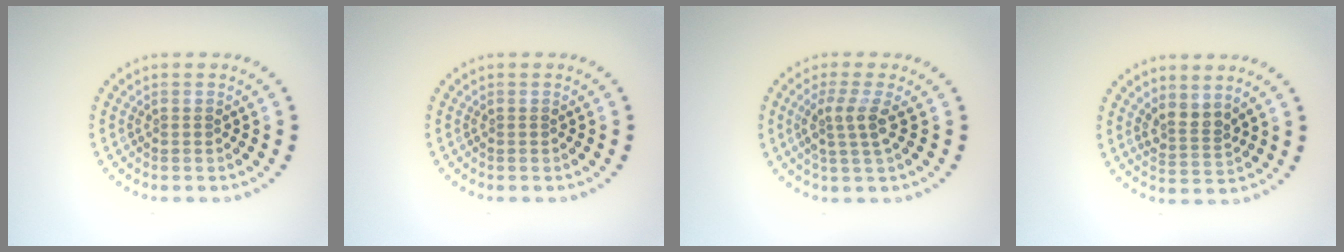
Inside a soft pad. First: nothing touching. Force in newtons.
{"total": 0.0}
{"total": 2.6, "press": 2.0, "slide": 1.7}
{"total": 2.3, "press": 1.7, "slide": 1.6}